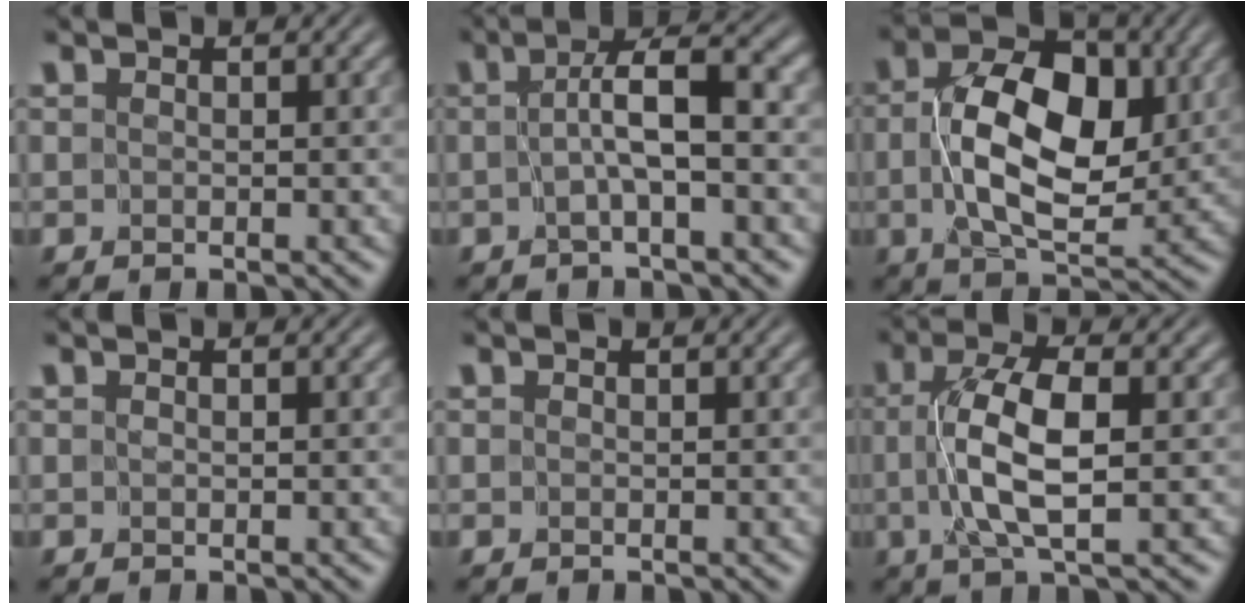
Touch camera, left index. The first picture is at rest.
{"total": 4.6, "force": [0.0, 0.5, 4.6], "torque": [-0.081, 0.015, -0.005]}
{"total": 9.7, "force": [0.8, 5.5, 7.9], "torque": [-0.140, 0.004, 0.014]}
{"total": 0.0}
{"total": 0.0}
{"total": 6.0, "force": [0.1, 1.6, 5.8], "torque": [-0.112, 0.008, 0.000]}